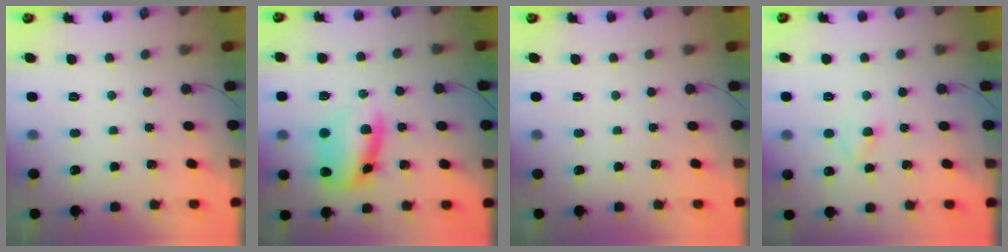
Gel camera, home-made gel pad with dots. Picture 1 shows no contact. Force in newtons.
{"total": 10.0, "press": 9.9, "slide": 1.3}
{"total": 0.0}
{"total": 2.4, "press": 2.1, "slide": 1.0}